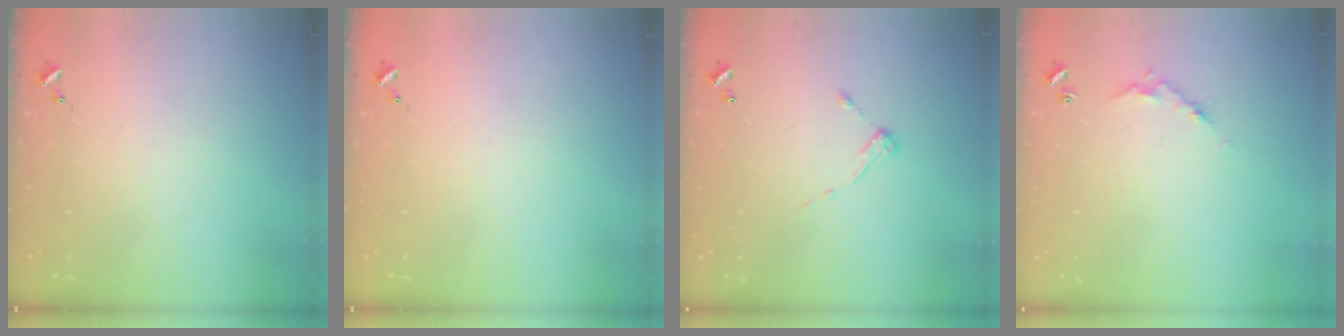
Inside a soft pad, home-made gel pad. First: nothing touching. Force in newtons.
{"total": 0.0}
{"total": 6.9, "press": 6.9, "slide": 0.5}
{"total": 5.2, "press": 5.2, "slide": 0.3}